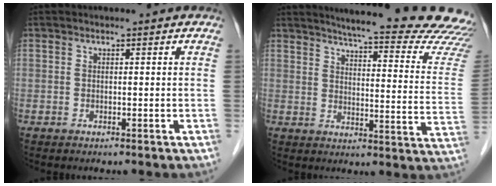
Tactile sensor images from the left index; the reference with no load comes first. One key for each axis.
{"total": 25.9, "fx": 23.9, "fy": 0.8, "fz": 9.9, "tx": -0.132, "ty": -0.109, "tz": 0.274}